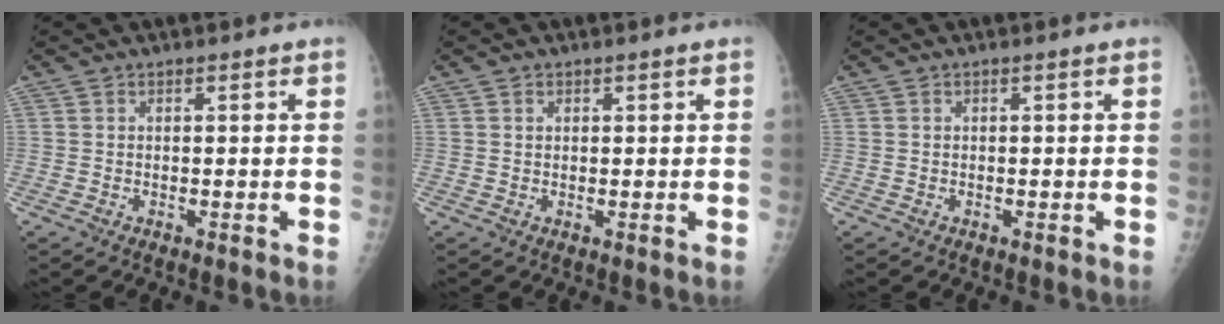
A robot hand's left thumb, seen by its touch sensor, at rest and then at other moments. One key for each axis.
{"total": 1.0, "fx": 0.5, "fy": 0.8, "fz": 0.3, "tx": 0.003, "ty": 0.001, "tz": 0.008}
{"total": 0.0}